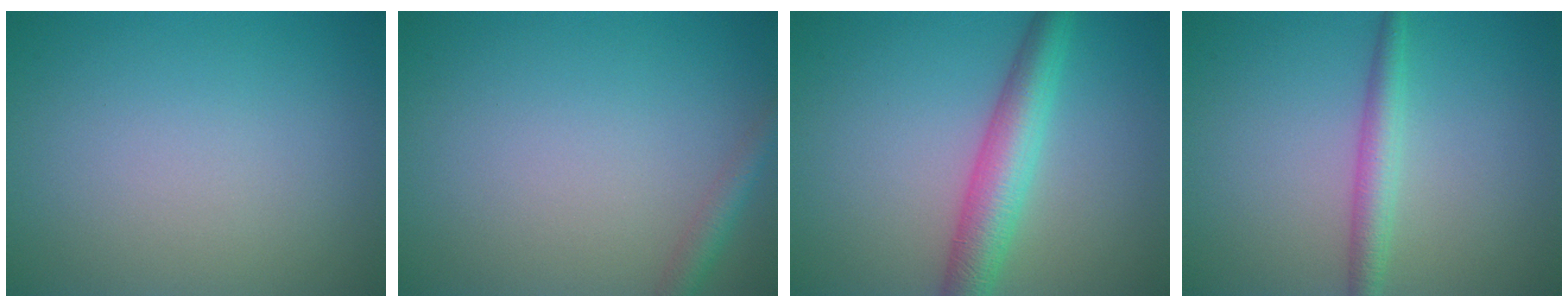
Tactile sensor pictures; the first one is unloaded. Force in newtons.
{"total": 1.8, "press": 1.8, "slide": 0.1}
{"total": 5.0, "press": 5.0, "slide": 0.1}
{"total": 2.5, "press": 2.5, "slide": 0.0}